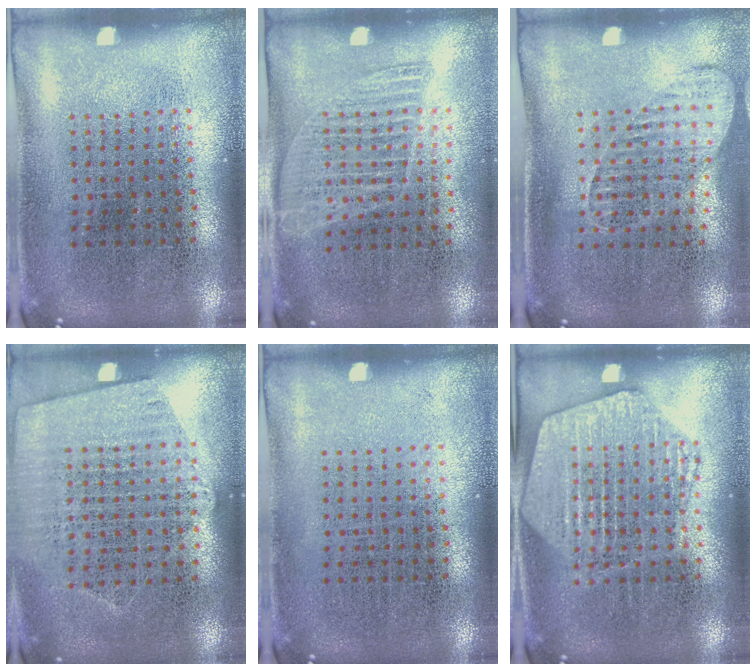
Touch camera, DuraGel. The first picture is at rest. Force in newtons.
{"total": 1.1, "press": 1.0, "slide": 0.5}
{"total": 1.3, "press": 1.1, "slide": 0.7}
{"total": 1.1, "press": 1.0, "slide": 0.5}
{"total": 0.0}
{"total": 1.9, "press": 1.9, "slide": 0.3}